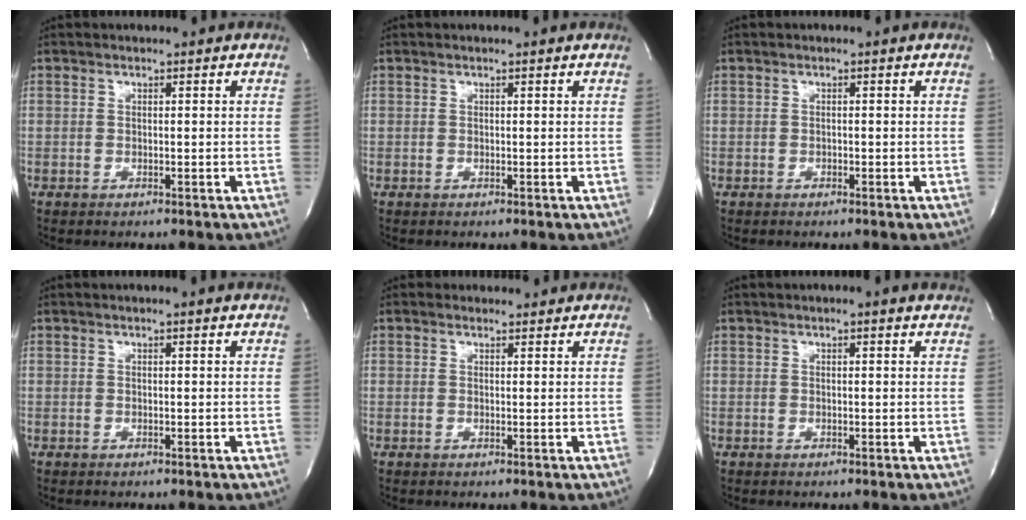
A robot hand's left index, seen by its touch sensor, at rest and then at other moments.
{"total": 0.0}
{"total": 0.6, "force": [-0.6, 0.1, 0.0], "torque": [0.000, -0.004, -0.013]}
{"total": 1.3, "force": [1.0, -0.2, 0.7], "torque": [-0.015, 0.006, 0.011]}
{"total": 1.5, "force": [1.4, 0.6, -0.2], "torque": [-0.008, 0.002, 0.013]}
{"total": 2.8, "force": [2.2, 0.1, 1.6], "torque": [-0.025, 0.009, 0.017]}